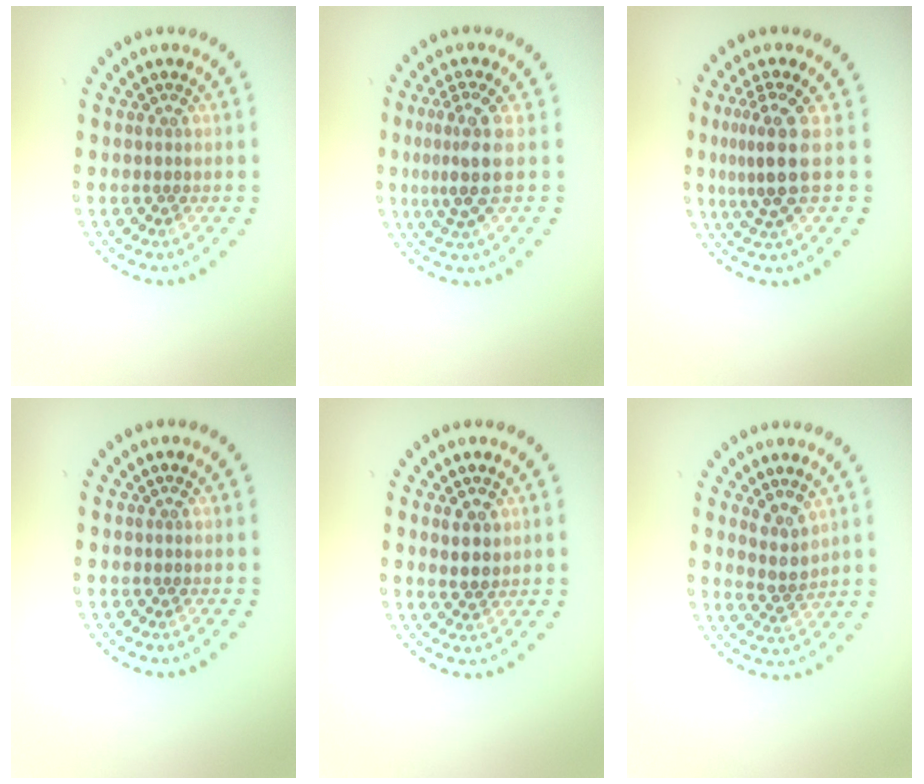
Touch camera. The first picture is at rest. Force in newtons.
{"total": 3.4, "press": 2.6, "slide": 2.3}
{"total": 3.5, "press": 2.5, "slide": 2.4}
{"total": 0.0}
{"total": 2.1, "press": 1.9, "slide": 0.9}
{"total": 2.2, "press": 1.9, "slide": 1.1}